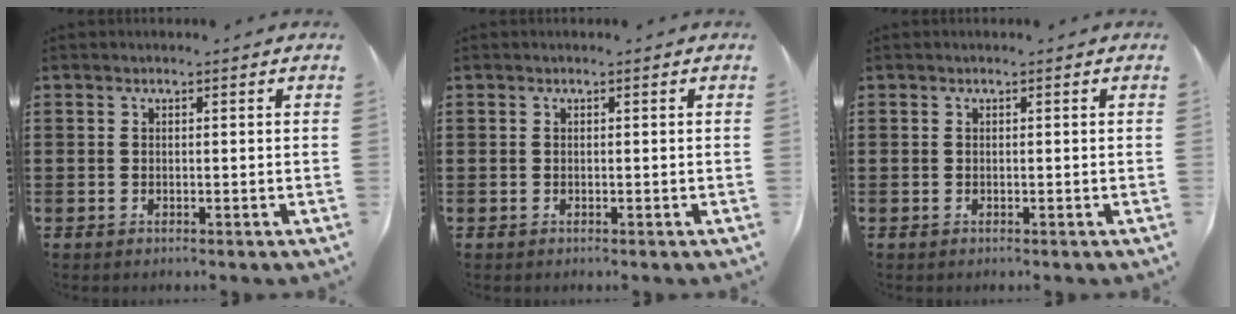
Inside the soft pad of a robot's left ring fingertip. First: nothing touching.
{"total": 0.0}
{"total": 0.0}